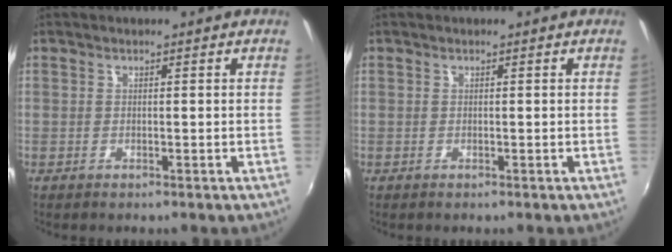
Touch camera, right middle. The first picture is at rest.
{"total": 0.0}